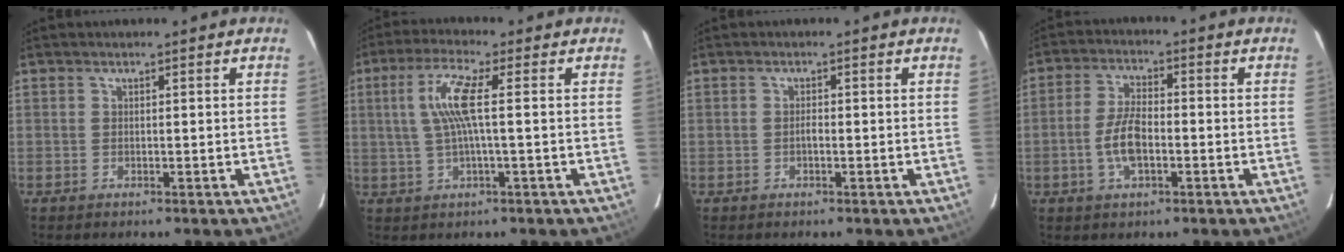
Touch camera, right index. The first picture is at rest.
{"total": 7.5, "force": [0.8, 0.3, 7.5], "torque": [-0.148, 0.004, 0.020]}
{"total": 0.8, "force": [-0.4, 0.4, 0.7], "torque": [-0.013, 0.004, -0.008]}
{"total": 6.8, "force": [-2.0, 2.7, 5.9], "torque": [-0.124, 0.005, -0.037]}